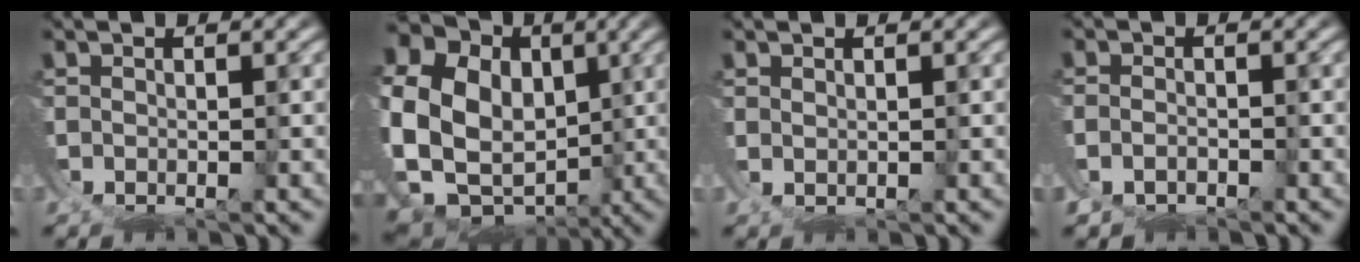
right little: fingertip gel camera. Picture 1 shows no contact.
{"total": 18.4, "force": [2.4, 15.7, 9.4], "torque": [-0.223, -0.044, 0.033]}
{"total": 1.7, "force": [1.4, -0.9, -0.4], "torque": [0.009, 0.002, 0.025]}
{"total": 3.9, "force": [-1.8, 3.4, 0.5], "torque": [-0.040, -0.024, -0.025]}